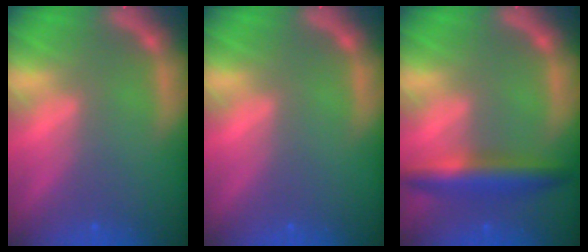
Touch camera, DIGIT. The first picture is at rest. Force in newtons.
{"total": 0.0}
{"total": 5.0}